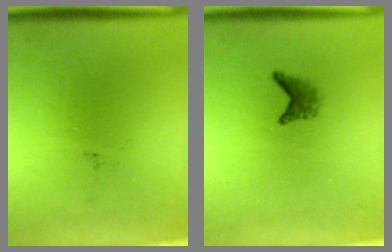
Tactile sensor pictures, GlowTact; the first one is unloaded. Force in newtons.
{"total": 1.7}